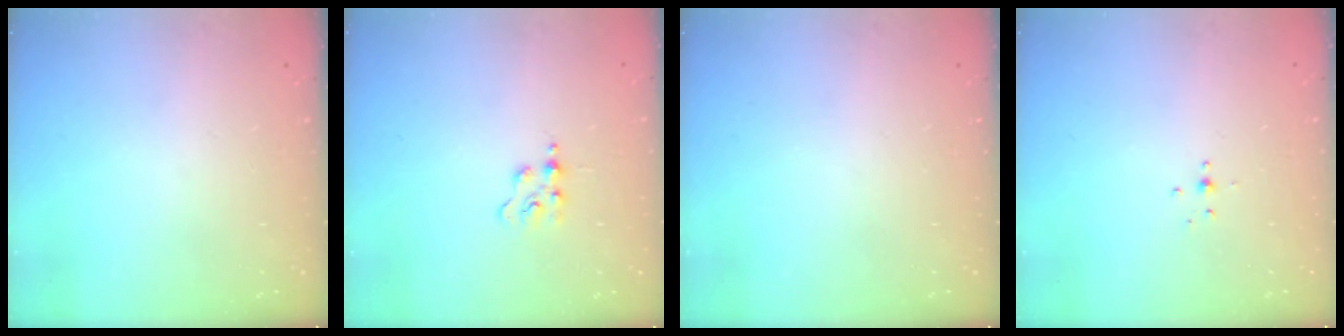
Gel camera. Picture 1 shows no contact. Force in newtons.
{"total": 2.8, "press": 2.7, "slide": 0.5}
{"total": 0.0}
{"total": 2.1, "press": 1.9, "slide": 0.8}